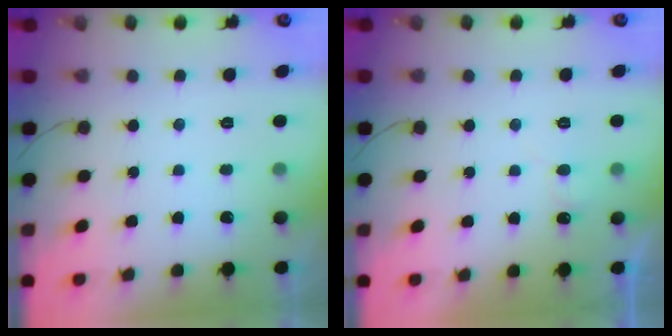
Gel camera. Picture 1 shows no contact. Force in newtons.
{"total": 5.1, "press": 5.0, "slide": 0.5}